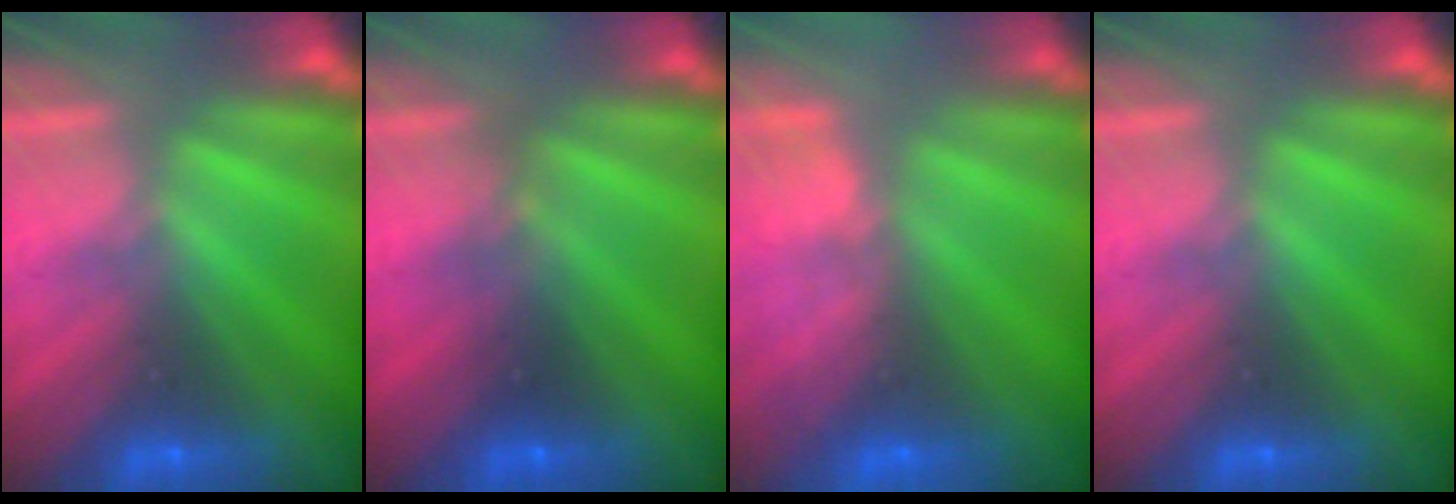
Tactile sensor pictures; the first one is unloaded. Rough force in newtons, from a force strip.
{"total": 2.3}
{"total": 11.8}
{"total": 0.0}